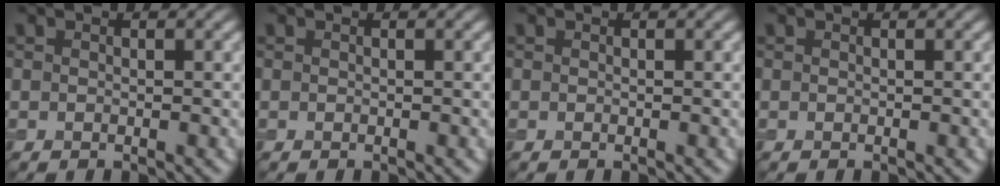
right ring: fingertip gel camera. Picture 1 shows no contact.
{"total": 0.0}
{"total": 0.0}
{"total": 0.0}